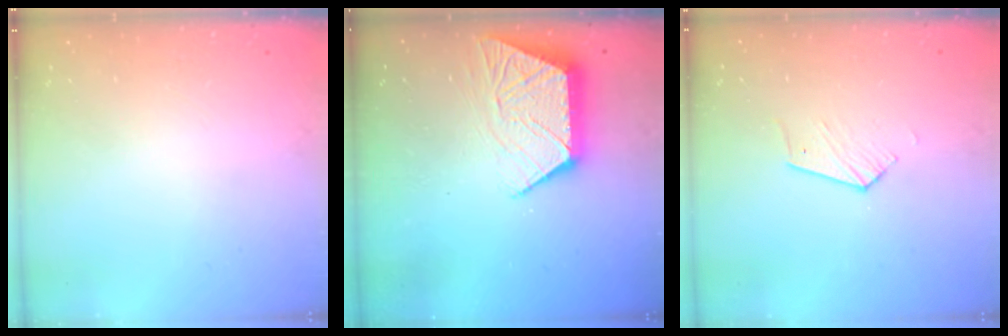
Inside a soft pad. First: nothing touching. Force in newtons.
{"total": 10.9, "press": 10.9, "slide": 0.7}
{"total": 4.1, "press": 4.1, "slide": 0.4}